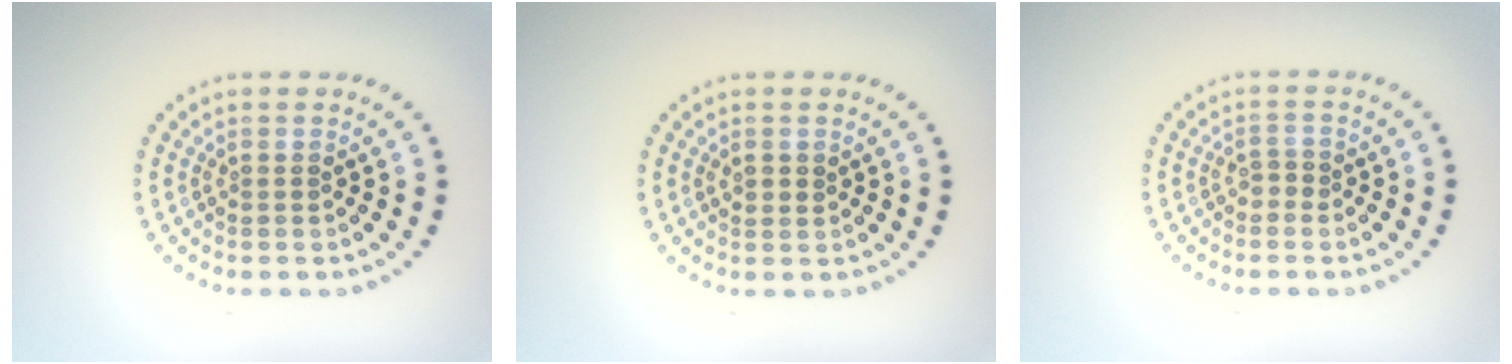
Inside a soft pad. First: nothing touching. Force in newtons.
{"total": 1.0, "press": 0.9, "slide": 0.4}
{"total": 1.0, "press": 0.8, "slide": 0.6}